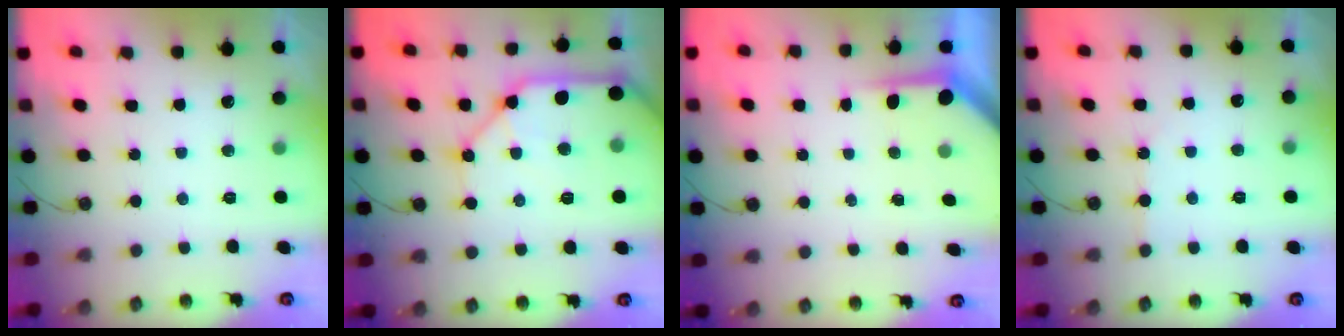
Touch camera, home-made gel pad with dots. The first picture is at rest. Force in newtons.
{"total": 16.7, "press": 16.6, "slide": 2.2}
{"total": 4.0, "press": 4.0, "slide": 0.3}
{"total": 1.4, "press": 1.3, "slide": 0.3}